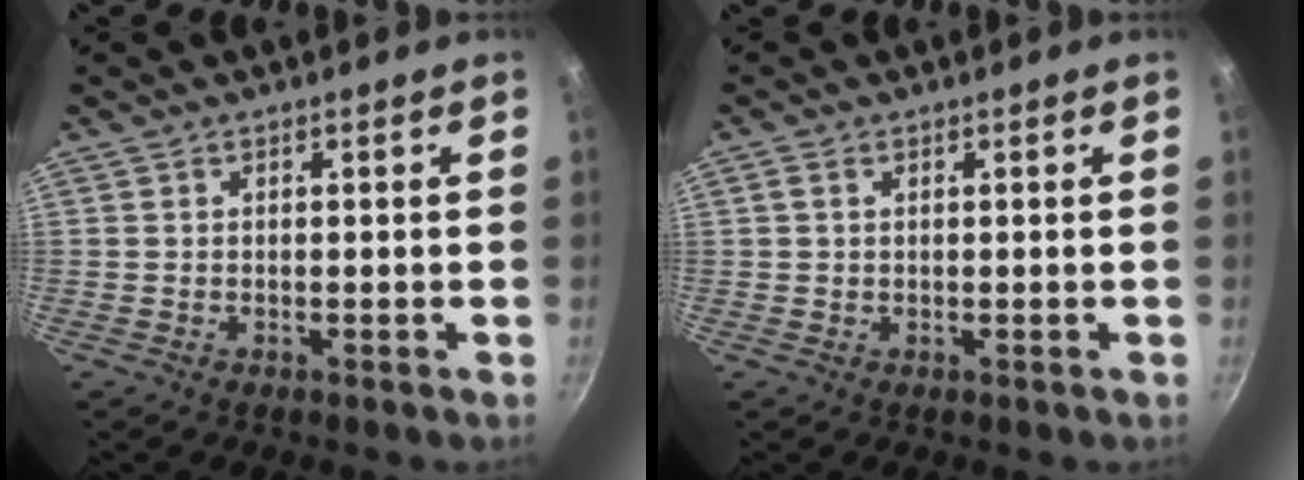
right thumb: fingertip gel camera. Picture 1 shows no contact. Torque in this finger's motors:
{"motor_torque": [-0.48, 0.22, -0.16, 0.56, 0.10]}